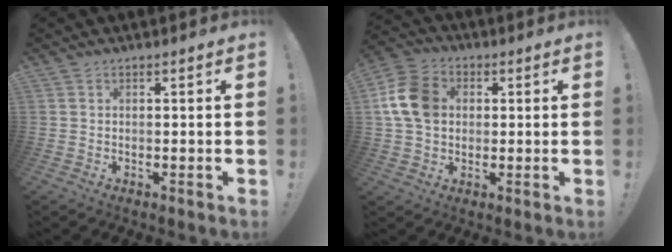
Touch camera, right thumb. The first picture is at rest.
{"total": 13.4, "force": [2.2, 10.4, 8.2], "torque": [-0.146, 0.009, 0.046]}